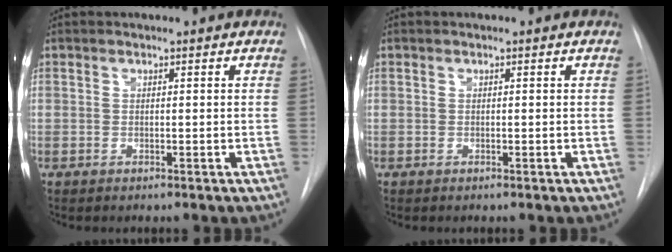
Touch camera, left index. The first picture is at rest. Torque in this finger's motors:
{"motor_torque": [-0.04, 0.05, -0.02, 0.00]}